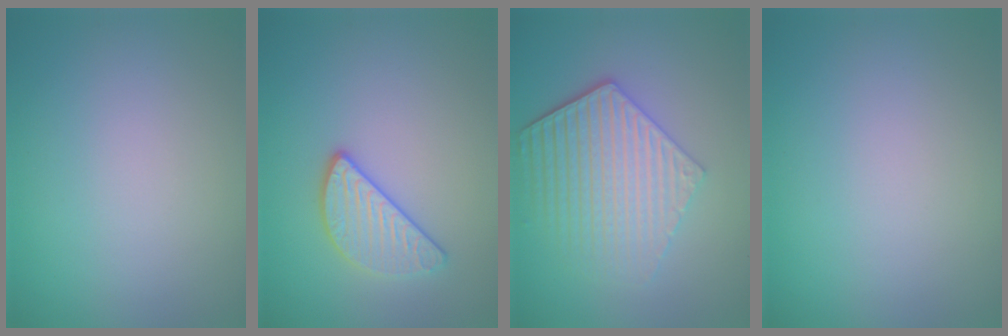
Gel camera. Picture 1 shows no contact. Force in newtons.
{"total": 2.8, "press": 2.6, "slide": 0.9}
{"total": 5.5, "press": 4.4, "slide": 3.2}
{"total": 0.0}